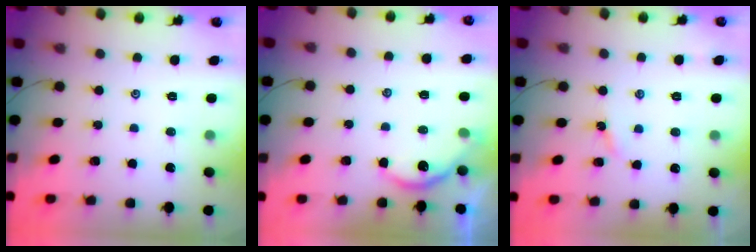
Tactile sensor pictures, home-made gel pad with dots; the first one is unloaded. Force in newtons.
{"total": 4.7, "press": 4.6, "slide": 0.6}
{"total": 3.0, "press": 3.0, "slide": 0.4}